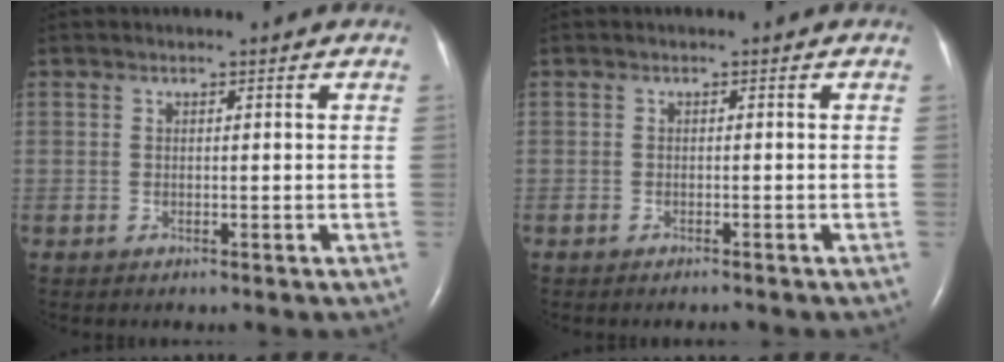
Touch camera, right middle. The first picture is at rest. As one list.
[{"total": 0.9, "force": [-0.8, 0.1, 0.3], "torque": [-0.007, -0.002, -0.009]}]